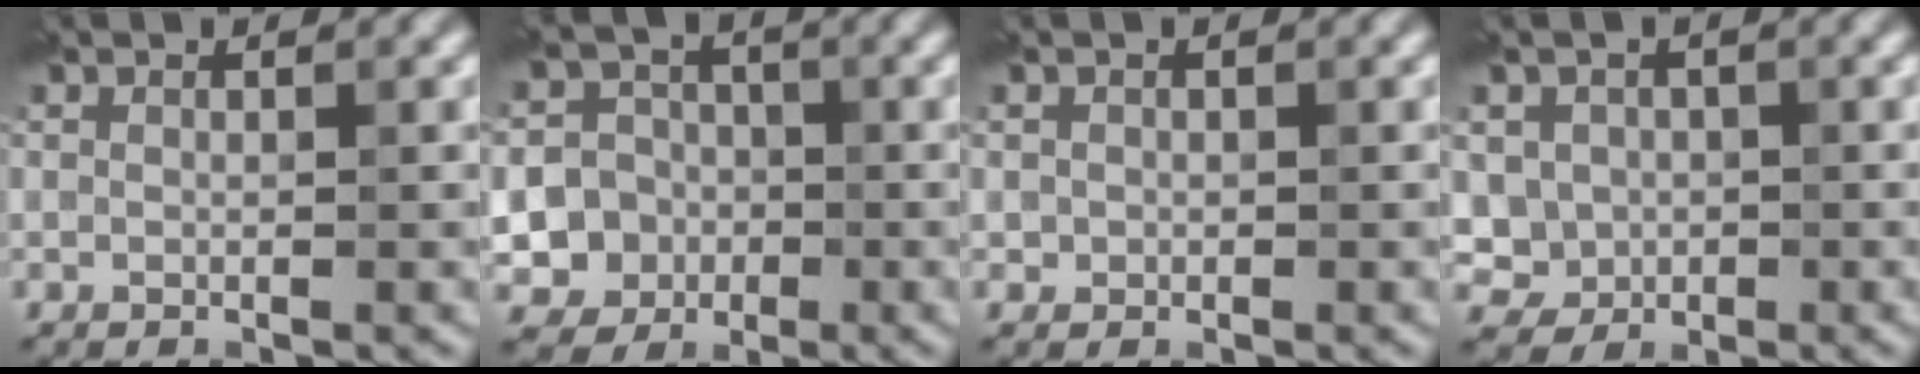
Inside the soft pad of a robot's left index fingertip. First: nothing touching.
{"total": 9.3, "force": [-2.8, 8.6, 1.7], "torque": [-0.032, -0.011, -0.069]}
{"total": 0.8, "force": [0.1, 0.8, 0.0], "torque": [0.007, -0.003, -0.002]}
{"total": 3.5, "force": [0.1, 3.3, 1.1], "torque": [-0.011, 0.001, -0.003]}